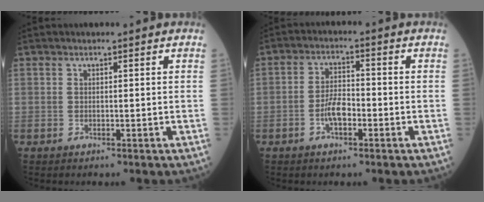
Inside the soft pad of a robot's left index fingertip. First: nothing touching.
{"total": 4.3, "force": [-1.8, 1.7, 3.5], "torque": [-0.072, 0.005, -0.039]}